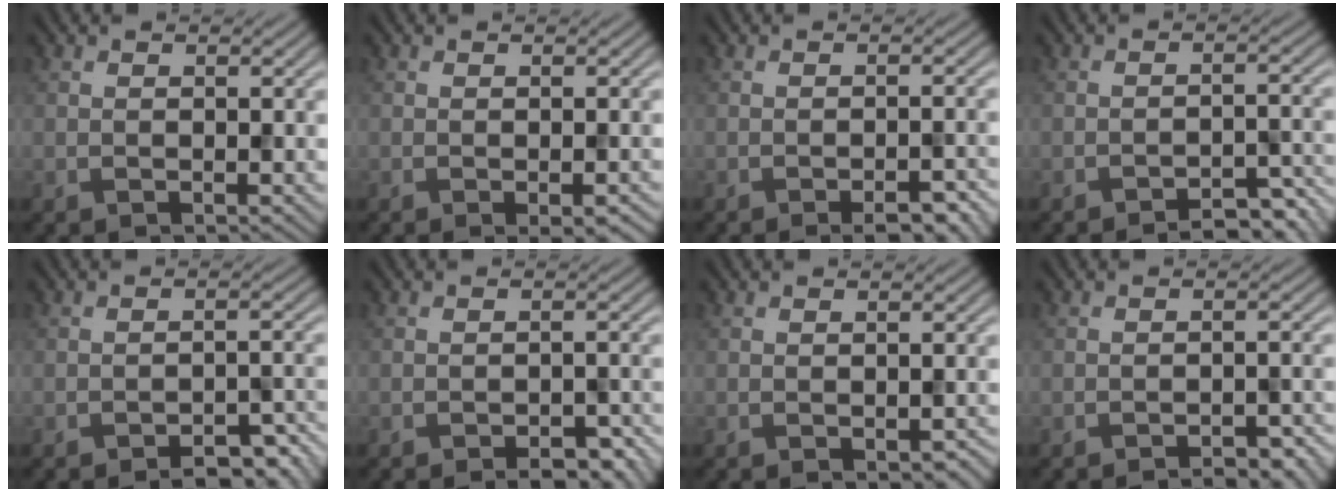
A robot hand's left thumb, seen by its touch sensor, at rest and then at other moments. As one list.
[{"total": 2.2, "force": [-1.1, 0.3, 1.8], "torque": [-0.031, -0.003, -0.014]}, {"total": 3.7, "force": [-2.5, 0.9, 2.6], "torque": [-0.038, 0.001, -0.028]}, {"total": 5.0, "force": [-4.3, 1.0, 2.4], "torque": [-0.039, 0.014, -0.055]}, {"total": 4.7, "force": [-3.6, 1.5, 2.7], "torque": [-0.038, 0.003, -0.044]}, {"total": 3.8, "force": [-2.8, 1.3, 2.3], "torque": [-0.032, 0.001, -0.032]}, {"total": 1.9, "force": [-1.0, 0.7, 1.4], "torque": [-0.021, -0.006, -0.007]}, {"total": 3.4, "force": [-2.8, 0.6, 1.7], "torque": [-0.028, 0.007, -0.035]}]